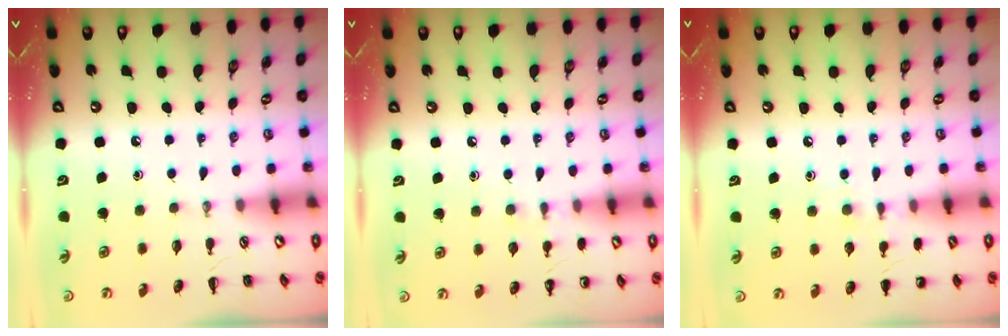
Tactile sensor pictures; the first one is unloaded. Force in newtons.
{"total": 4.5, "press": 4.3, "slide": 1.4}
{"total": 7.2, "press": 7.0, "slide": 1.7}